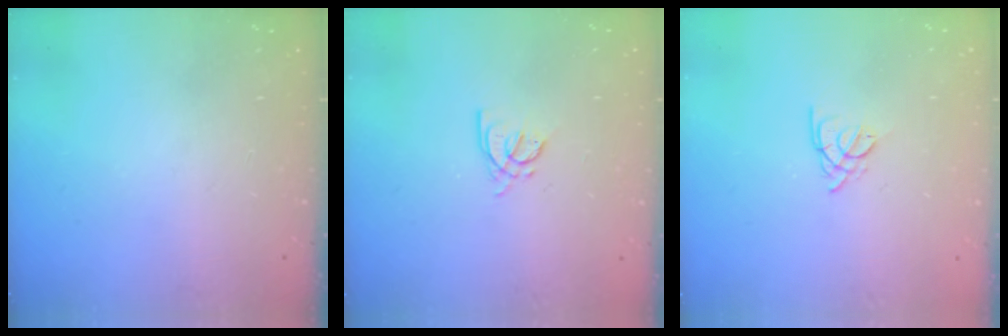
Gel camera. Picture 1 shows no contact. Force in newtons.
{"total": 3.9, "press": 3.9, "slide": 0.7}
{"total": 2.7, "press": 2.6, "slide": 0.5}